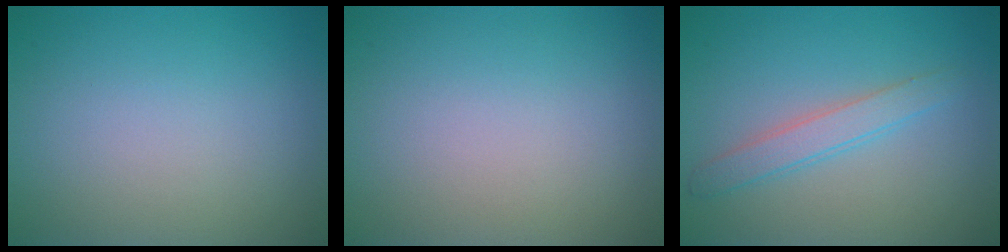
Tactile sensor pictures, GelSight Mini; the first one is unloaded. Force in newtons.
{"total": 0.0}
{"total": 2.2, "press": 2.2, "slide": 0.1}